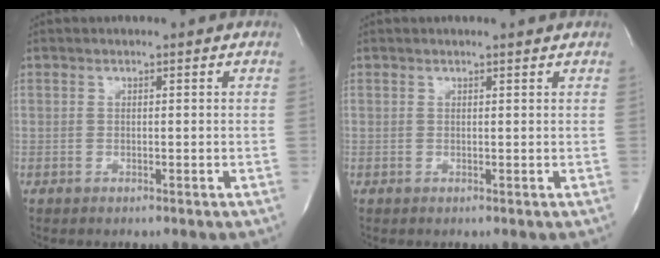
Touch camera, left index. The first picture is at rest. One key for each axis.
{"total": 1.0, "fx": 0.9, "fy": -0.2, "fz": 0.3, "tx": -0.012, "ty": -0.002, "tz": 0.012}